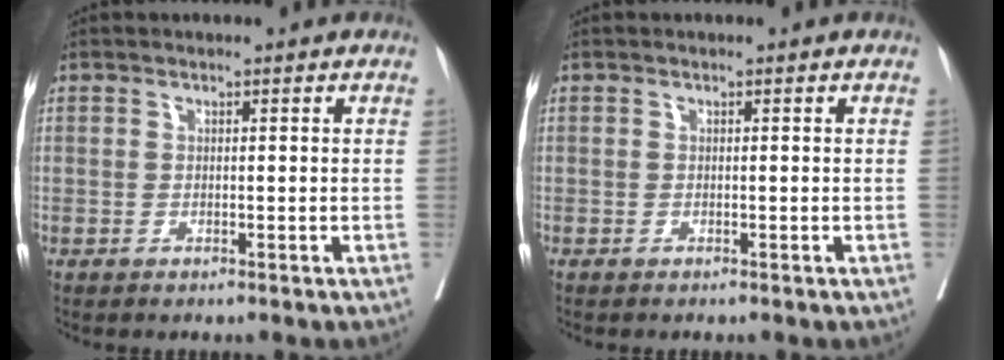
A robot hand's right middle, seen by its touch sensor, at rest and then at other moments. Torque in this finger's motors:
{"motor_torque": [-0.08, -0.05, 0.04, -0.01]}